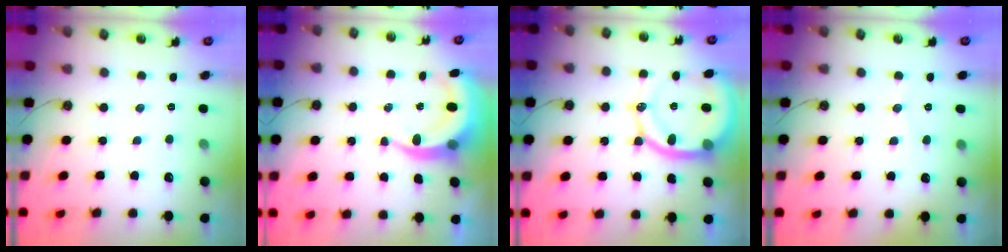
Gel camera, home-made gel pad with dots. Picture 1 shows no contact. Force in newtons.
{"total": 7.9, "press": 7.8, "slide": 1.0}
{"total": 16.9, "press": 16.8, "slide": 1.8}
{"total": 3.8, "press": 3.8, "slide": 0.5}